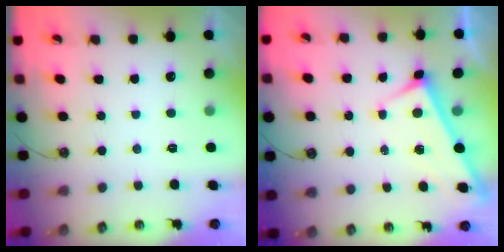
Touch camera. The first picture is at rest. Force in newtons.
{"total": 3.1, "press": 3.1, "slide": 0.2}